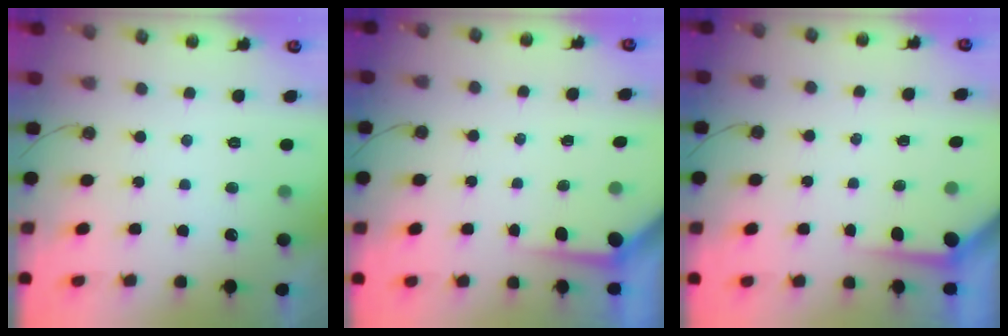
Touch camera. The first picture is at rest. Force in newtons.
{"total": 3.6, "press": 3.5, "slide": 0.4}
{"total": 3.6, "press": 3.5, "slide": 0.4}